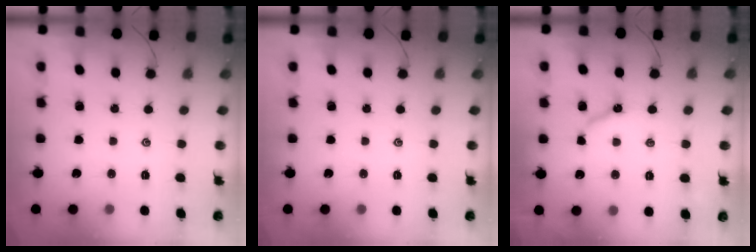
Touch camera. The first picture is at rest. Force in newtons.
{"total": 0.0}
{"total": 5.6, "press": 5.6, "slide": 0.4}